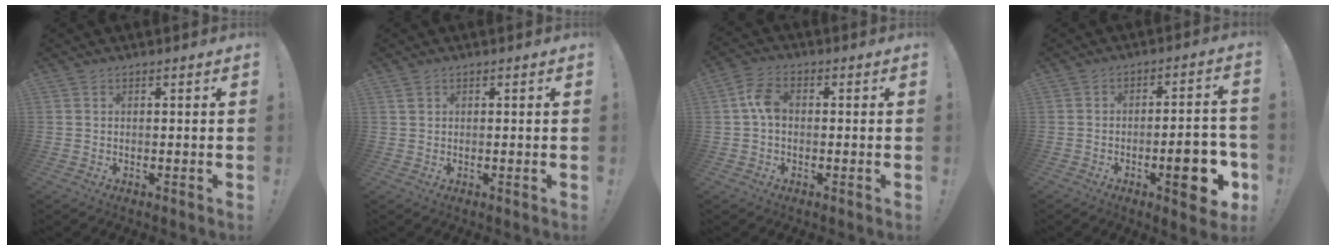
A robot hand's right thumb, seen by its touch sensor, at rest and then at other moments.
{"total": 0.9, "force": [0.5, 0.5, 0.5], "torque": [-0.010, 0.003, 0.009]}
{"total": 5.8, "force": [0.0, 3.7, 4.5], "torque": [-0.083, 0.015, 0.003]}
{"total": 12.6, "force": [-5.0, 3.6, 11.0], "torque": [-0.135, 0.013, -0.071]}